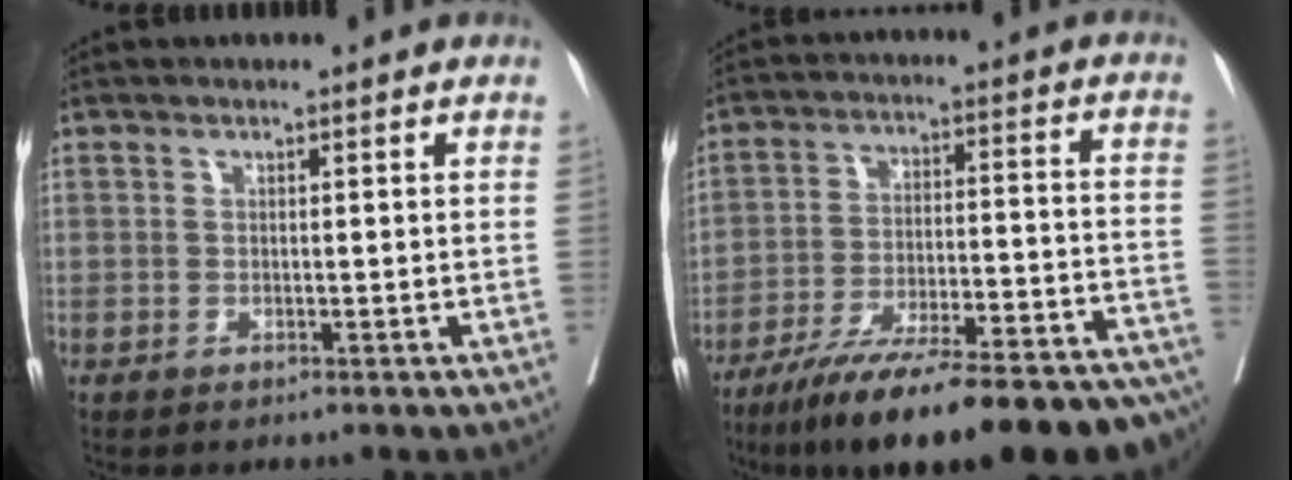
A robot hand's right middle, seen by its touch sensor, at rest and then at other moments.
{"total": 27.6, "force": [-22.8, 3.3, 15.3], "torque": [-0.161, -0.012, -0.327]}